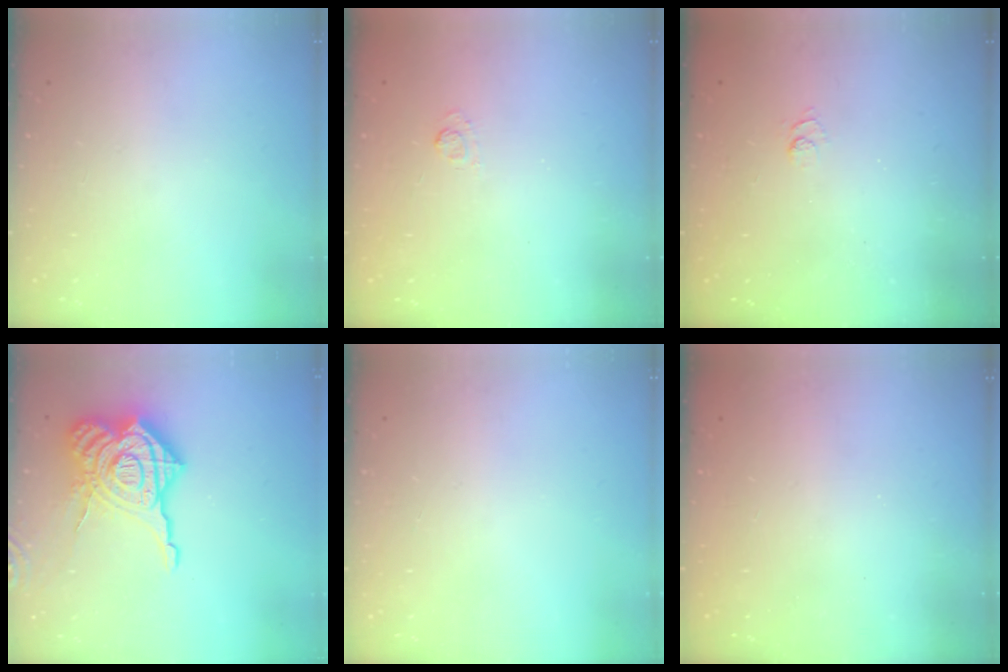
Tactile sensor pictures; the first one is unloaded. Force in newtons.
{"total": 2.4, "press": 1.9, "slide": 1.4}
{"total": 2.4, "press": 1.9, "slide": 1.4}
{"total": 23.6, "press": 23.5, "slide": 2.7}
{"total": 0.0}
{"total": 2.3, "press": 2.2, "slide": 0.8}